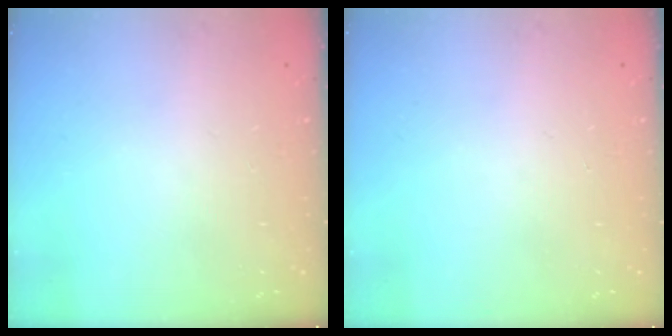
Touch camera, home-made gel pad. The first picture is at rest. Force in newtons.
{"total": 0.0}